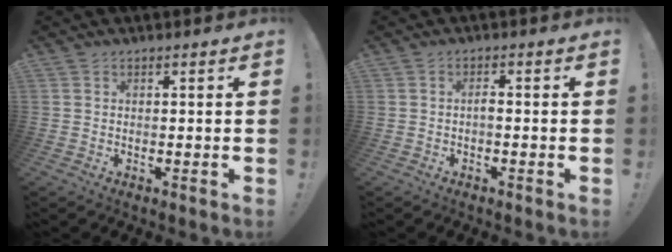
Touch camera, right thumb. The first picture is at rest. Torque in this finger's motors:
{"motor_torque": [0.06, 0.11, -0.11, 0.02, 0.00]}